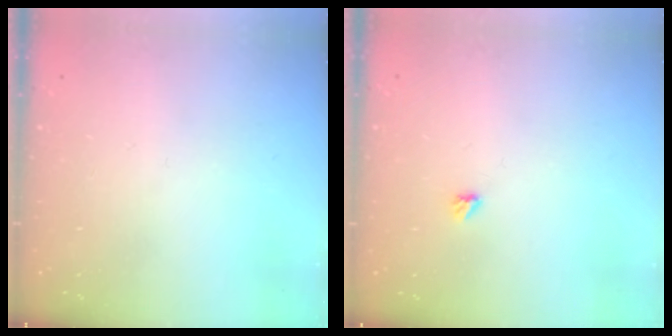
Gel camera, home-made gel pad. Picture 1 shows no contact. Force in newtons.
{"total": 2.9, "press": 2.9, "slide": 0.5}